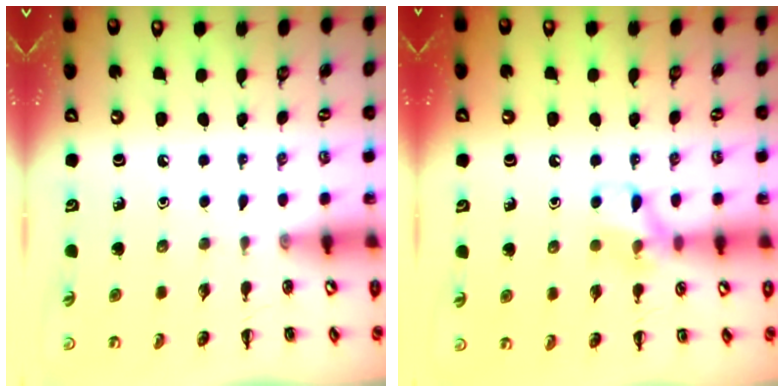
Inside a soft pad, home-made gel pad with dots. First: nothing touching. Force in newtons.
{"total": 8.6, "press": 8.5, "slide": 1.5}